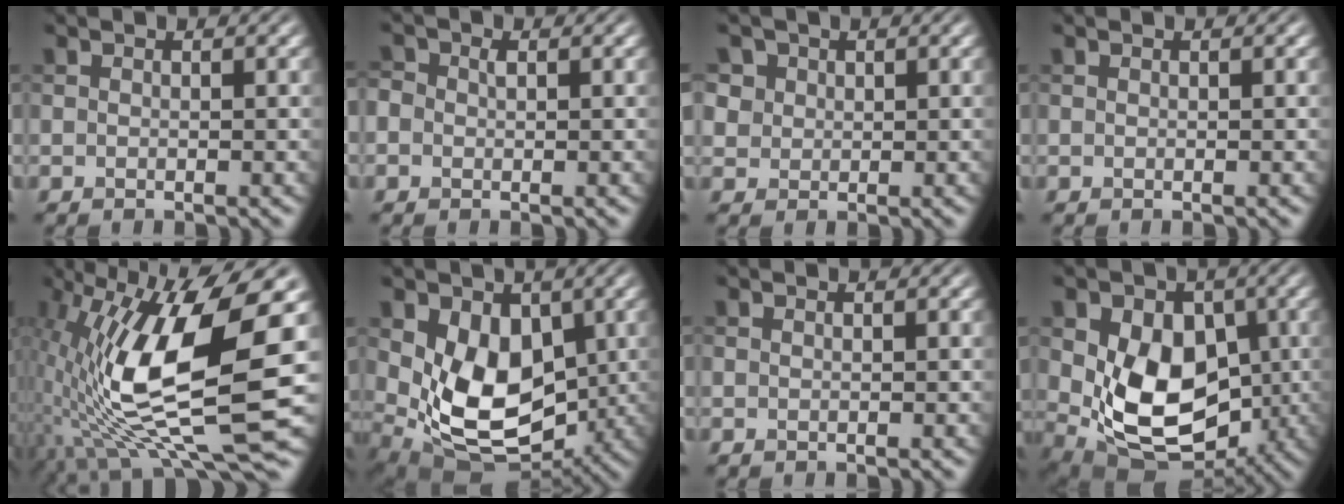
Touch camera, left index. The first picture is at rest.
{"total": 1.4, "force": [0.2, 1.1, 0.7], "torque": [-0.009, 0.002, 0.000]}
{"total": 3.5, "force": [1.8, 2.8, 1.1], "torque": [-0.042, 0.003, 0.045]}
{"total": 0.0}
{"total": 14.5, "force": [-0.5, 4.6, 13.7], "torque": [-0.264, -0.010, -0.010]}
{"total": 8.4, "force": [0.4, 5.6, 6.2], "torque": [-0.119, -0.031, 0.019]}
{"total": 0.0}
{"total": 10.0, "force": [-0.3, 7.2, 7.0], "torque": [-0.115, -0.029, 0.004]}